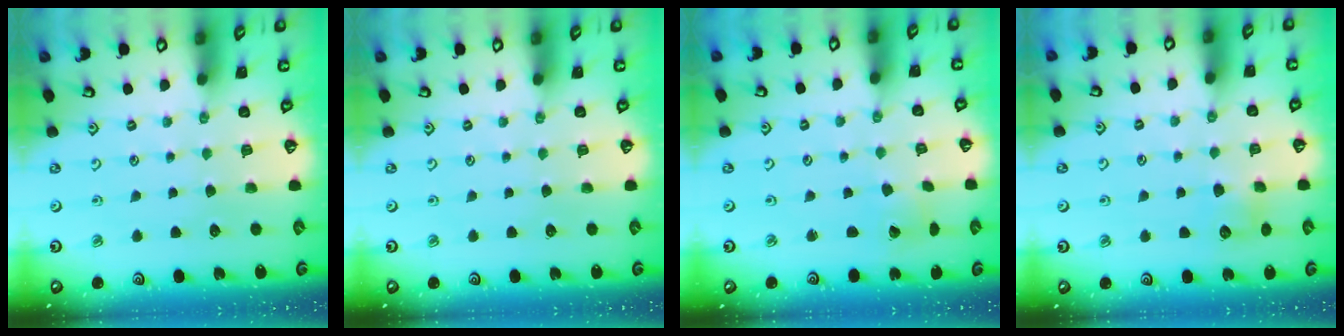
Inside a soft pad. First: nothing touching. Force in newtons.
{"total": 0.0}
{"total": 3.4, "press": 3.4, "slide": 0.3}
{"total": 4.9, "press": 4.8, "slide": 0.6}